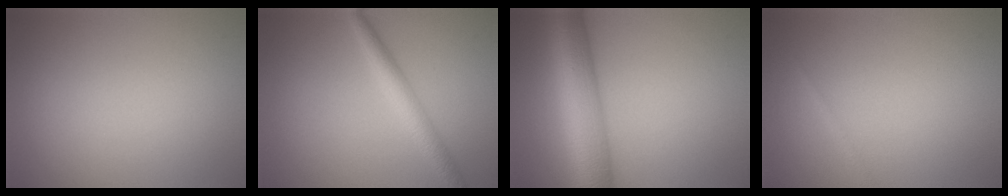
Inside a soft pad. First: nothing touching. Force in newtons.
{"total": 2.7, "press": 2.7, "slide": 0.2}
{"total": 9.7, "press": 9.7, "slide": 0.3}
{"total": 0.6, "press": 0.5, "slide": 0.0}